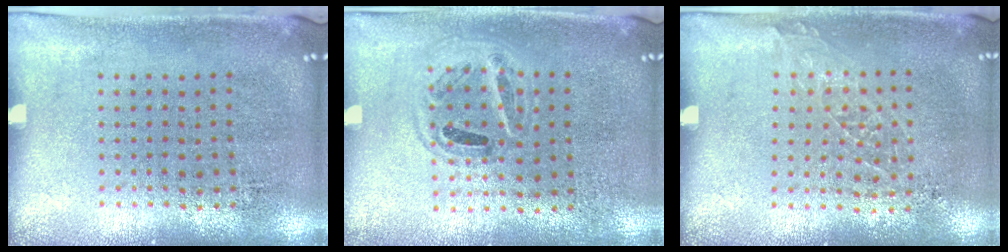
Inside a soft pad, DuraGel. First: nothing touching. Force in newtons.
{"total": 1.0, "press": 0.9, "slide": 0.3}
{"total": 0.9, "press": 0.8, "slide": 0.2}